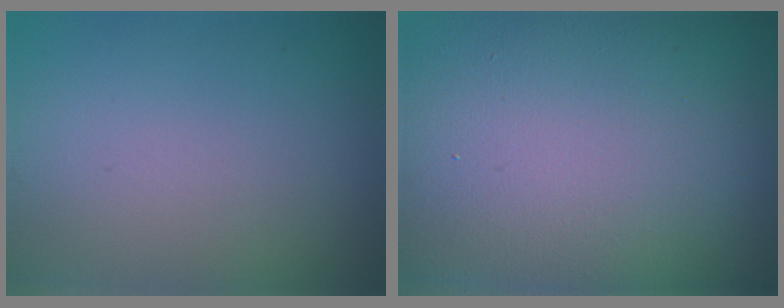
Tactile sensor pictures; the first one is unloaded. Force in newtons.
{"total": 24.9, "press": 24.9, "slide": 0.8}